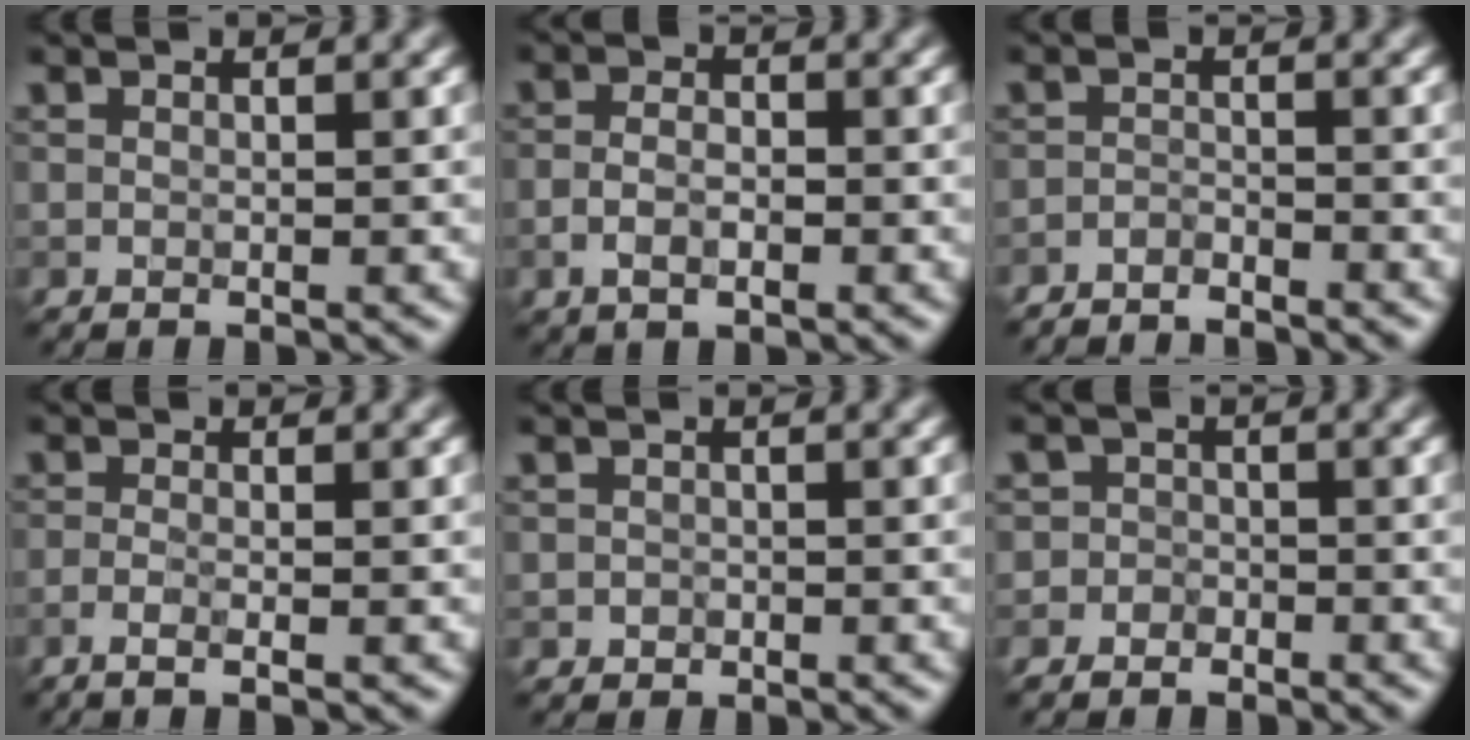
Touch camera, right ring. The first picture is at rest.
{"total": 2.5, "force": [-0.8, 1.3, 2.0], "torque": [-0.037, -0.002, -0.017]}
{"total": 2.3, "force": [-2.2, 0.3, 0.4], "torque": [-0.001, -0.003, -0.042]}
{"total": 1.9, "force": [-0.7, 0.6, 1.6], "torque": [-0.025, -0.005, -0.022]}
{"total": 0.7, "force": [-0.3, 0.6, 0.1], "torque": [0.004, -0.004, -0.006]}
{"total": 2.4, "force": [-1.4, 1.9, -0.3], "torque": [0.039, 0.011, -0.040]}